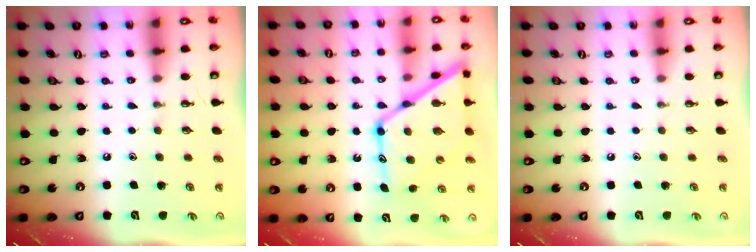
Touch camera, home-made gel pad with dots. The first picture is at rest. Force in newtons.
{"total": 20.1, "press": 20.0, "slide": 1.9}
{"total": 0.0}